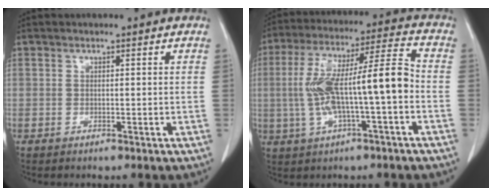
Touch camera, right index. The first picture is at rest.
{"total": 14.1, "force": [-1.7, 1.7, 13.9], "torque": [-0.259, 0.033, -0.025]}